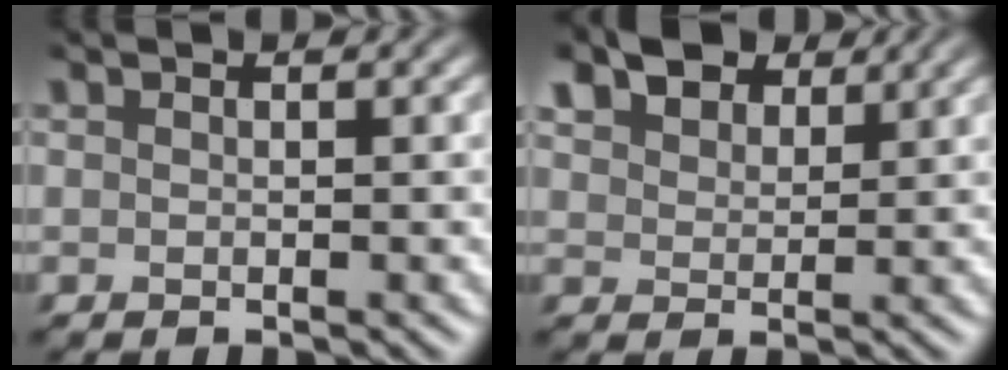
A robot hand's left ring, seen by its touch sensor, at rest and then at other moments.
{"total": 6.1, "force": [4.1, 3.3, 2.9], "torque": [-0.078, 0.014, 0.069]}